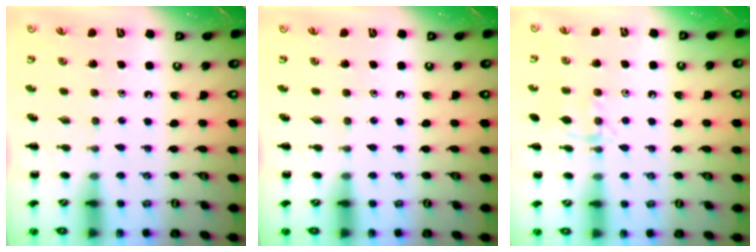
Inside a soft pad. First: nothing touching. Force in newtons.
{"total": 0.0}
{"total": 9.6, "press": 9.5, "slide": 0.8}